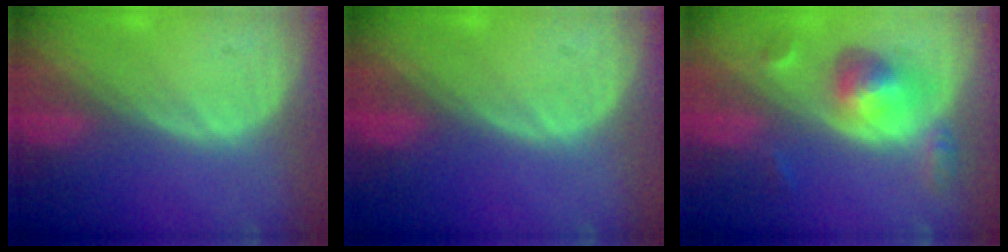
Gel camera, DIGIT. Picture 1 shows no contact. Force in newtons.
{"total": 0.0}
{"total": 6.0, "press": 5.7, "slide": 1.9}